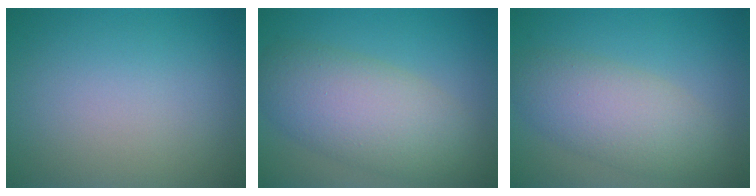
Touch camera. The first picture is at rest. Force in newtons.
{"total": 7.3, "press": 7.3, "slide": 0.3}
{"total": 5.5, "press": 5.5, "slide": 0.2}